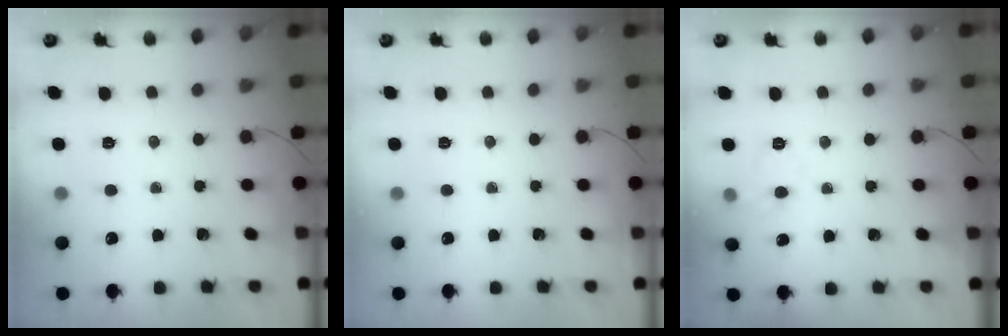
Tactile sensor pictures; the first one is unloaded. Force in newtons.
{"total": 0.0}
{"total": 7.4, "press": 7.2, "slide": 1.7}